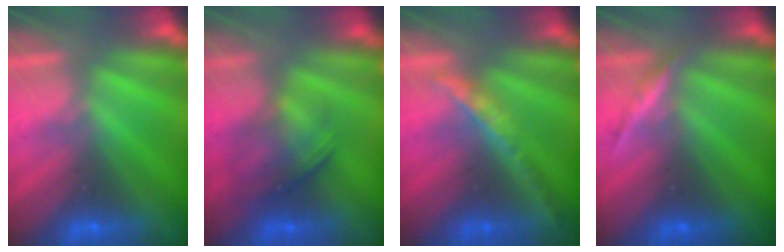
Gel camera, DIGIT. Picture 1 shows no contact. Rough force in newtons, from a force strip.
{"total": 1.9}
{"total": 2.4}
{"total": 3.4}